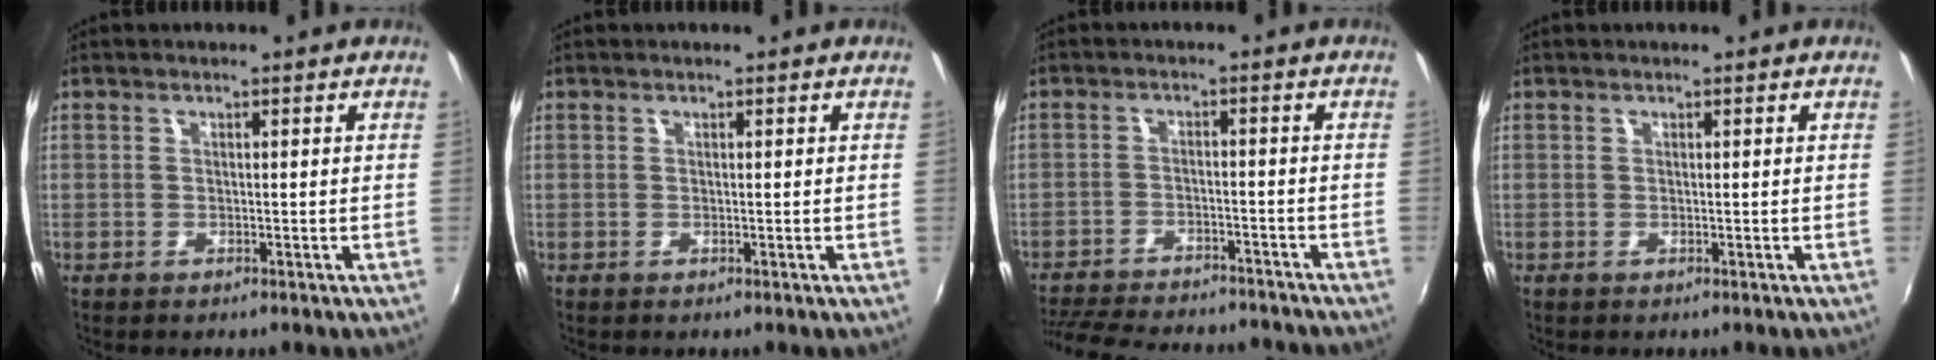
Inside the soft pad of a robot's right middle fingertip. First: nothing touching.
{"total": 0.0}
{"total": 18.7, "force": [-16.2, 5.1, 7.8], "torque": [-0.166, -0.017, -0.229]}
{"total": 0.0}